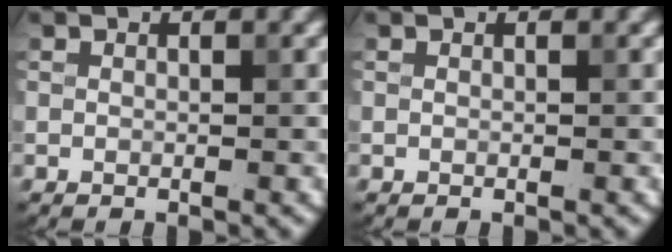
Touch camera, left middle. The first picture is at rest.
{"total": 0.0}